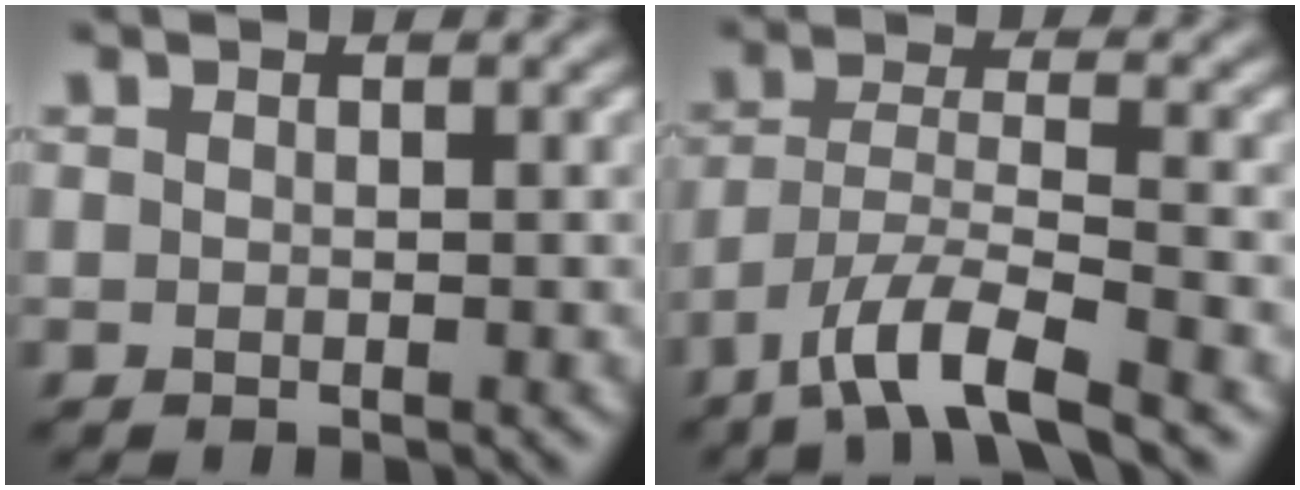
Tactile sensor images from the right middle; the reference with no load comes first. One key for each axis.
{"total": 6.2, "fx": -4.2, "fy": 1.3, "fz": 4.4, "tx": -0.081, "ty": 0.002, "tz": -0.082}